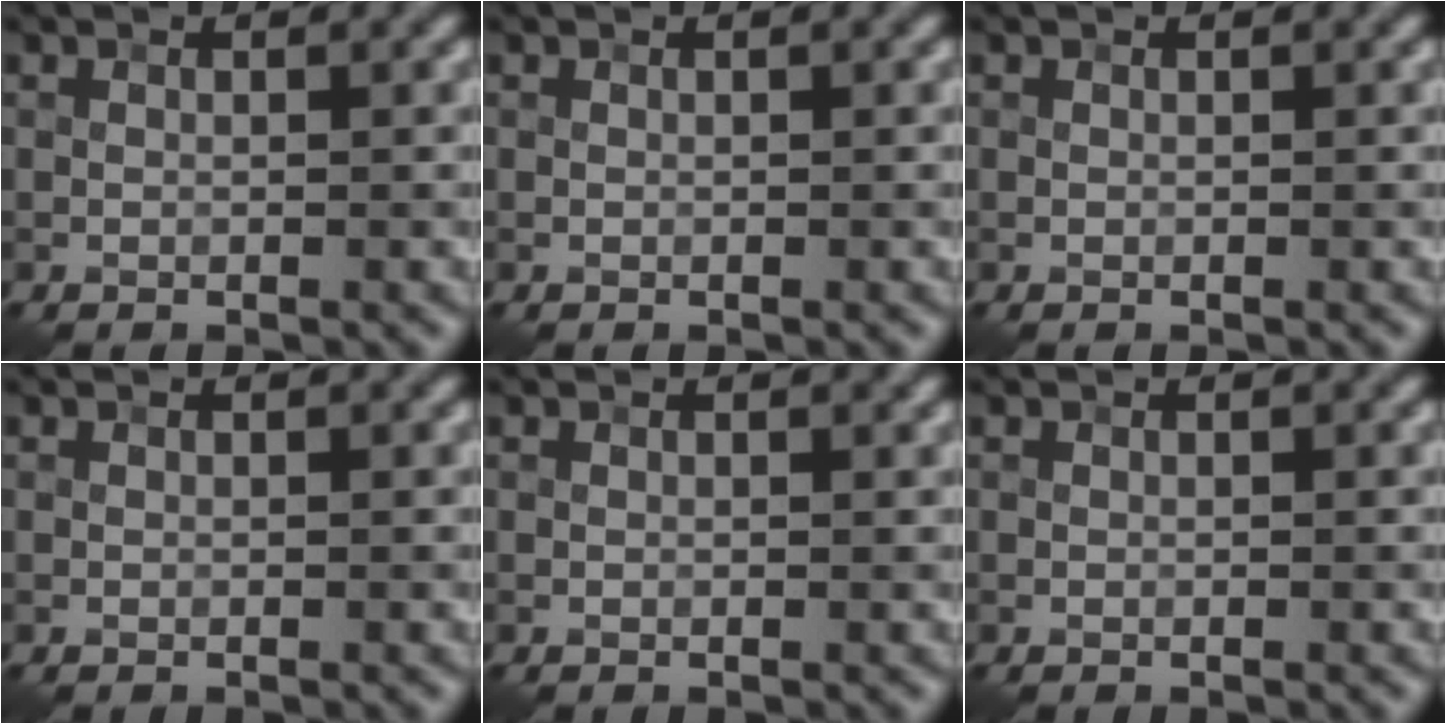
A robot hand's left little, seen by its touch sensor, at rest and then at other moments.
{"total": 0.0}
{"total": 0.0}
{"total": 0.0}
{"total": 0.0}
{"total": 0.0}